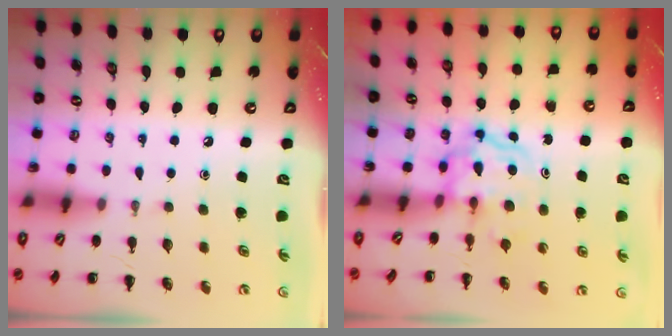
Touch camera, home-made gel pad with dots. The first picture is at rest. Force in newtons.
{"total": 3.8, "press": 3.7, "slide": 0.5}